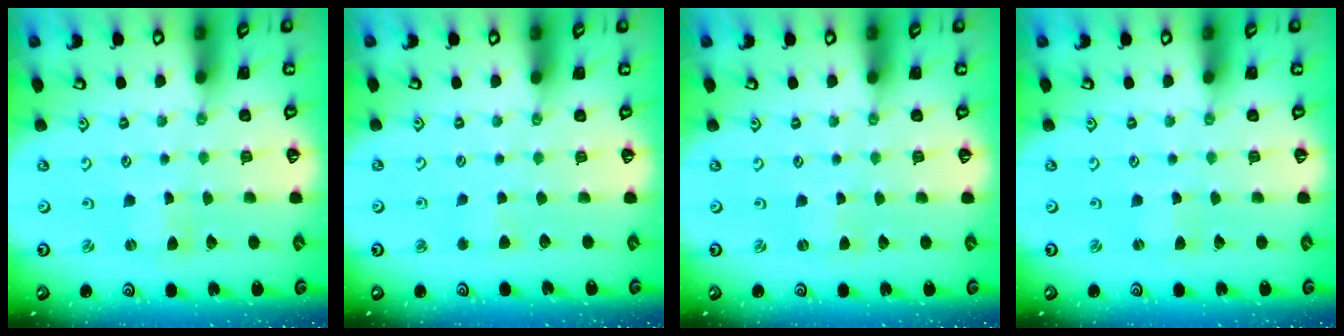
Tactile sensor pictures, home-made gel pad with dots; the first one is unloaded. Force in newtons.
{"total": 1.9, "press": 1.9, "slide": 0.5}
{"total": 0.9, "press": 0.9, "slide": 0.2}
{"total": 0.8, "press": 0.8, "slide": 0.2}